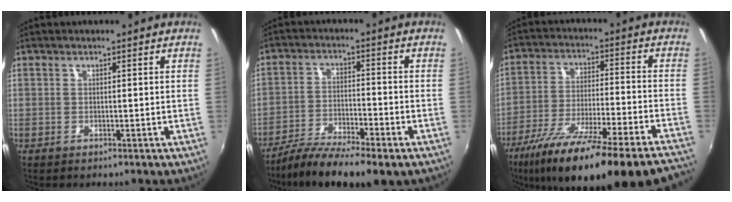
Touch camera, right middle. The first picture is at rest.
{"total": 12.1, "force": [-9.0, 2.0, 7.8], "torque": [-0.163, -0.035, -0.157]}
{"total": 27.2, "force": [-22.3, 1.3, 15.6], "torque": [-0.263, -0.077, -0.339]}